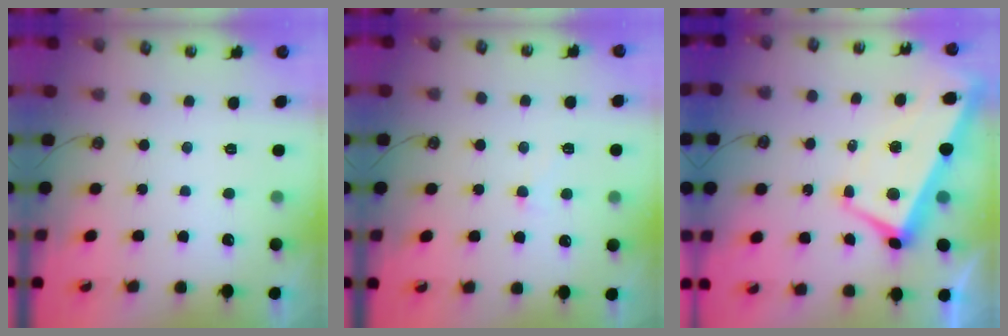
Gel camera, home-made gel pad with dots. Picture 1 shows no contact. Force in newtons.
{"total": 1.8, "press": 1.7, "slide": 0.6}
{"total": 1.8, "press": 1.2, "slide": 1.3}